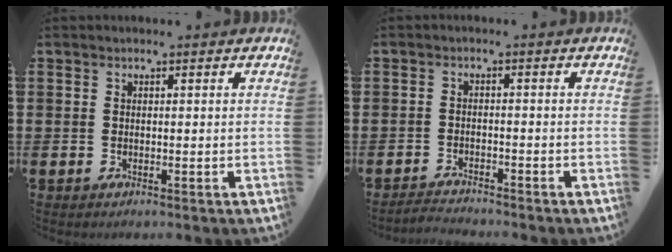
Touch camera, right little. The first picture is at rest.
{"total": 1.9, "force": [-1.9, -0.1, 0.0], "torque": [-0.003, 0.002, -0.040]}